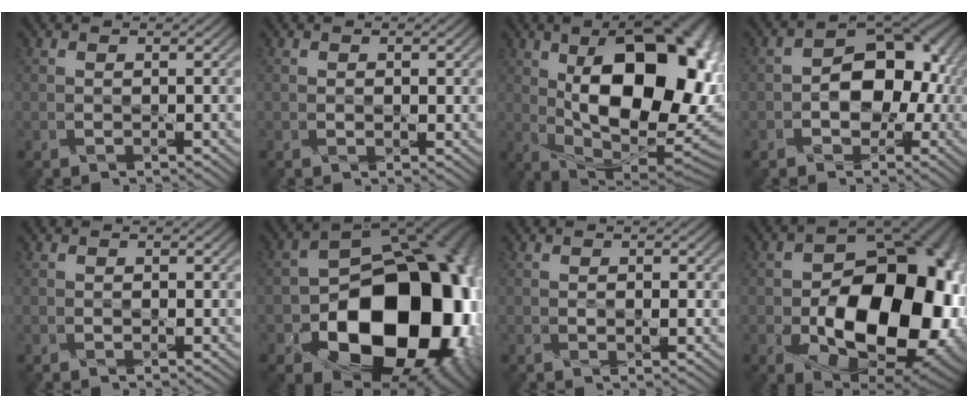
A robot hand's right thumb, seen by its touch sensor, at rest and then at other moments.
{"total": 0.9, "force": [0.1, 0.7, 0.7], "torque": [-0.010, -0.003, 0.001]}
{"total": 20.2, "force": [2.9, 11.0, 16.6], "torque": [-0.223, 0.015, 0.040]}
{"total": 8.8, "force": [-0.6, 6.2, 6.3], "torque": [-0.080, 0.009, -0.018]}
{"total": 0.6, "force": [0.1, 0.5, 0.4], "torque": [-0.006, -0.003, -0.001]}
{"total": 21.9, "force": [-5.8, 14.9, 14.9], "torque": [-0.221, -0.054, -0.067]}
{"total": 1.5, "force": [0.0, 1.0, 1.2], "torque": [-0.019, -0.004, 0.002]}
{"total": 20.3, "force": [-3.5, 12.9, 15.2], "torque": [-0.205, -0.040, -0.034]}